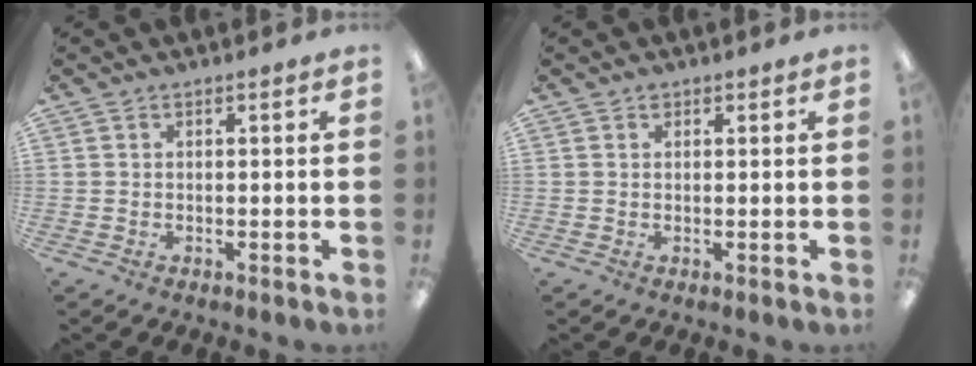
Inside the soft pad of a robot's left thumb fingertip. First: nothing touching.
{"total": 0.8, "force": [0.5, 0.6, 0.3], "torque": [-0.007, 0.003, 0.009]}